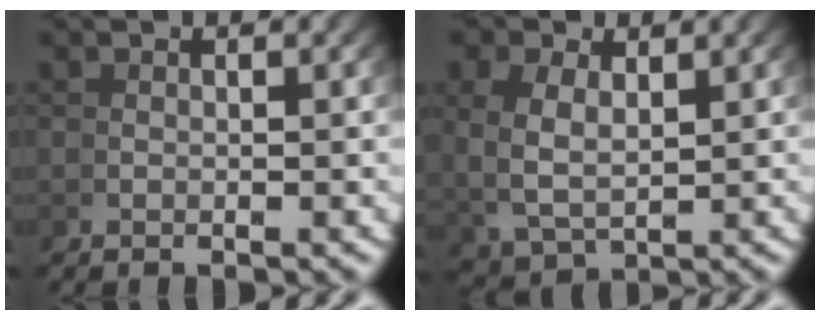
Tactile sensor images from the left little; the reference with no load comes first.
{"total": 4.4, "force": [1.3, 3.1, 2.9], "torque": [-0.078, -0.016, 0.039]}